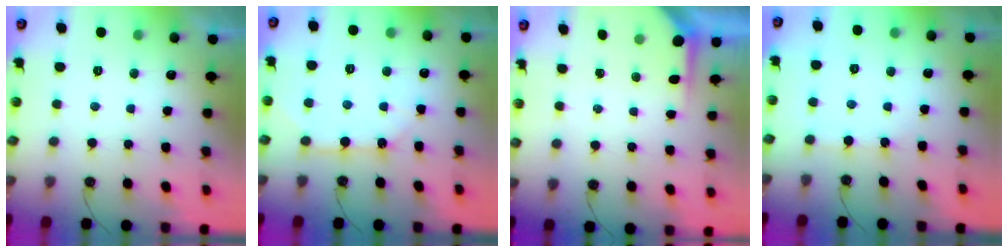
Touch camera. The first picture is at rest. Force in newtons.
{"total": 9.4, "press": 9.4, "slide": 0.6}
{"total": 3.6, "press": 3.5, "slide": 0.4}
{"total": 2.2, "press": 2.1, "slide": 0.3}